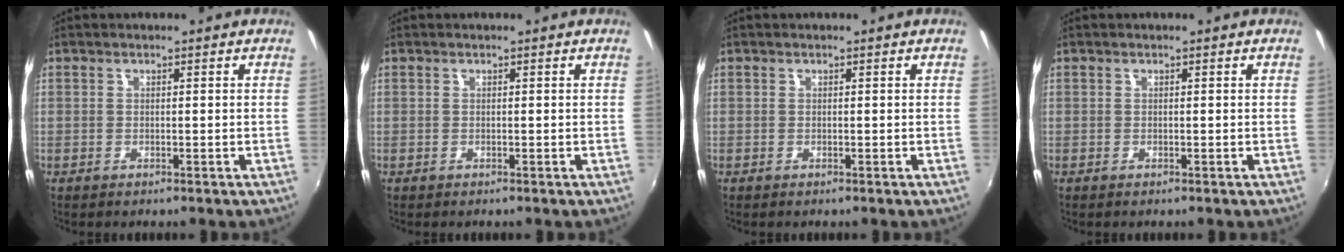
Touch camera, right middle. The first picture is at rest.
{"total": 0.0}
{"total": 0.0}
{"total": 0.0}